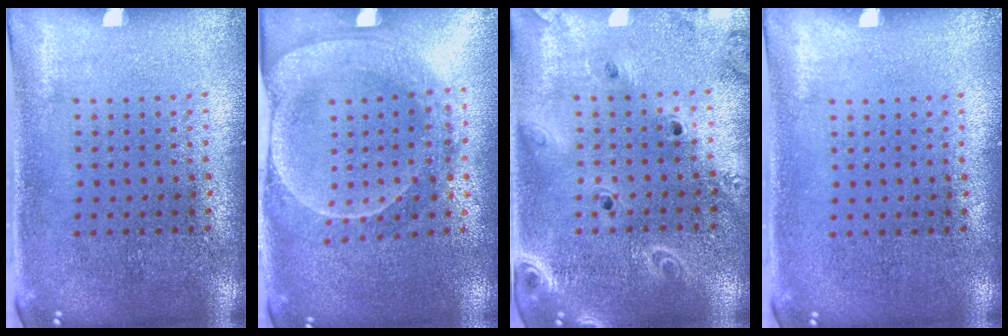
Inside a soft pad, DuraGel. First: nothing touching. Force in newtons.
{"total": 2.1, "press": 2.0, "slide": 0.7}
{"total": 2.1, "press": 1.9, "slide": 0.9}
{"total": 0.0}